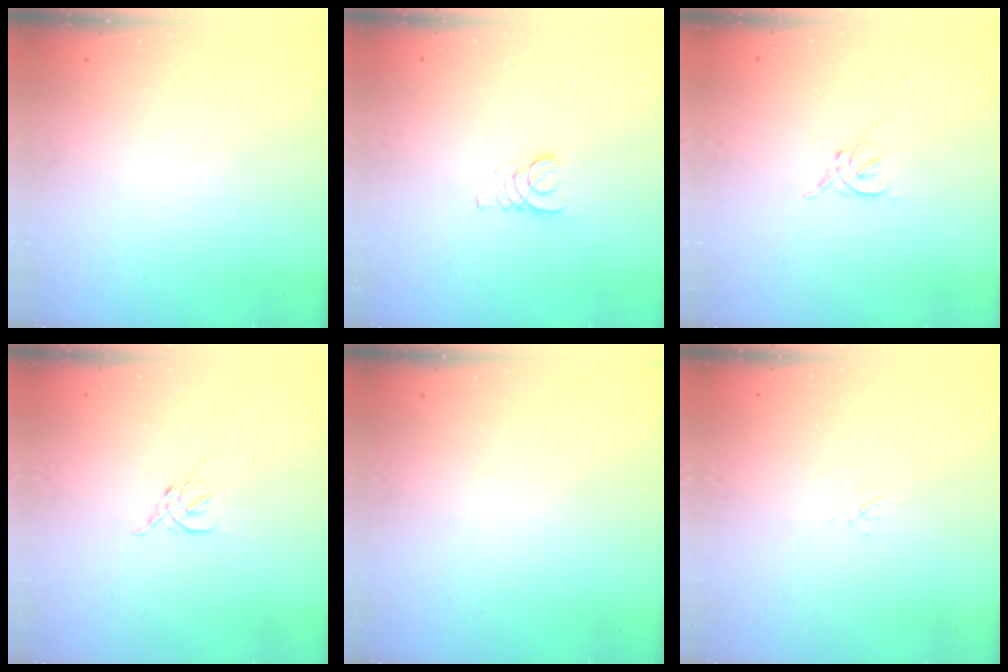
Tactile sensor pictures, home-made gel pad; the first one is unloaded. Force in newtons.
{"total": 2.7, "press": 2.7, "slide": 0.3}
{"total": 1.6, "press": 1.5, "slide": 0.6}
{"total": 2.6, "press": 2.5, "slide": 0.8}
{"total": 0.0}
{"total": 1.1, "press": 1.0, "slide": 0.3}